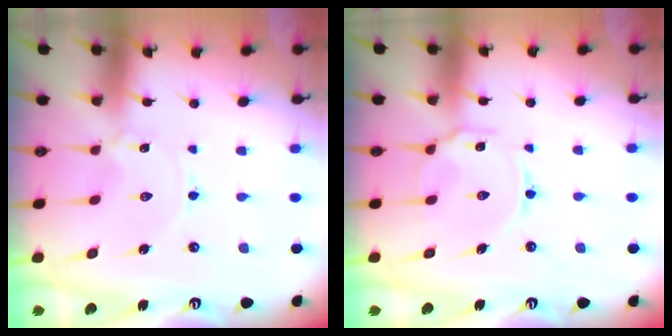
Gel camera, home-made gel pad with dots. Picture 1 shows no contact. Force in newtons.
{"total": 8.0, "press": 7.9, "slide": 0.6}